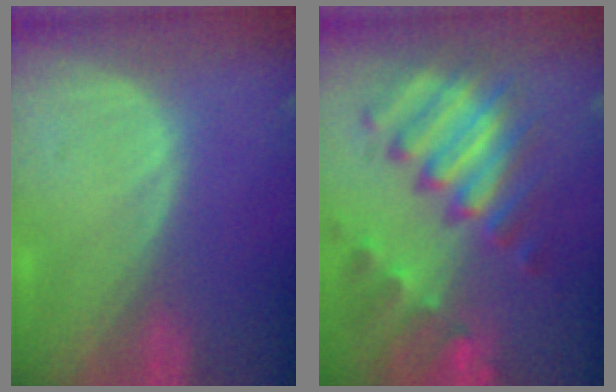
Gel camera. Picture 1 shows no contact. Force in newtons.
{"total": 11.3, "press": 9.7, "slide": 5.7}